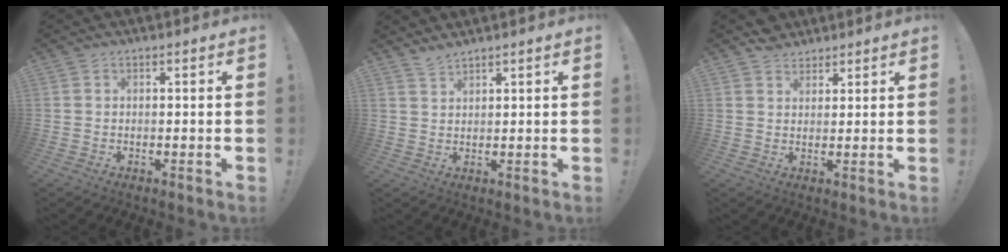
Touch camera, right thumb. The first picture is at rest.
{"total": 2.6, "force": [2.5, 0.4, 0.7], "torque": [-0.010, -0.018, 0.045]}
{"total": 4.2, "force": [3.1, 2.8, 0.3], "torque": [0.006, -0.016, 0.058]}